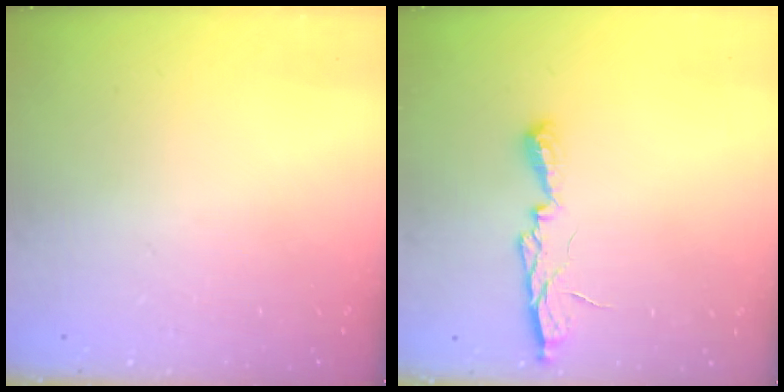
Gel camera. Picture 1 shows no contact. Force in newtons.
{"total": 7.0, "press": 7.0, "slide": 0.7}